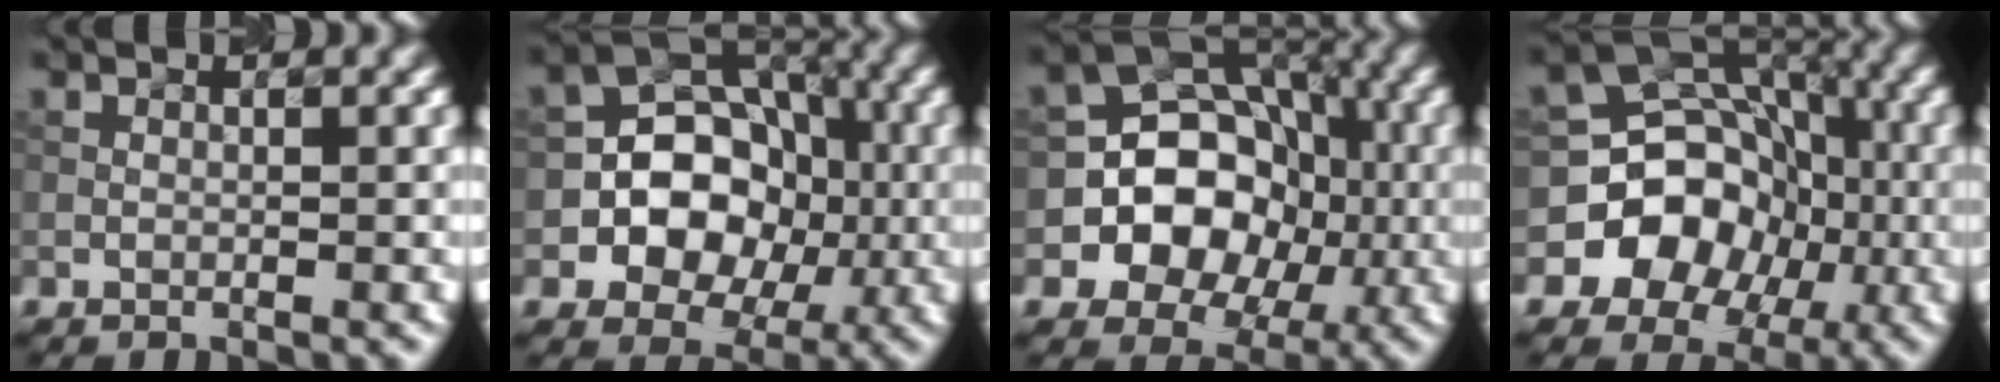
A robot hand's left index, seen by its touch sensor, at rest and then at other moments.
{"total": 7.7, "force": [-1.2, 6.2, 4.3], "torque": [-0.040, 0.007, -0.040]}
{"total": 9.8, "force": [-2.0, 8.5, 4.5], "torque": [-0.049, 0.011, -0.063]}
{"total": 9.6, "force": [-2.7, 8.5, 3.5], "torque": [-0.042, 0.011, -0.077]}